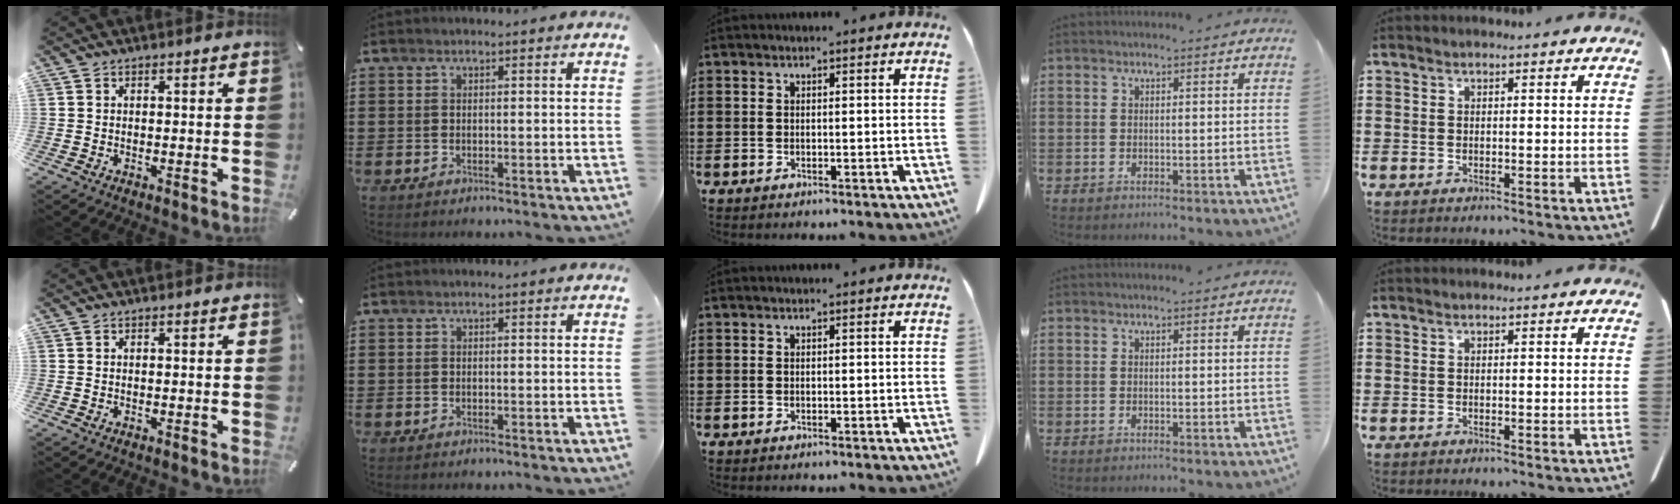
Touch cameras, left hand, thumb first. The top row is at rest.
{}